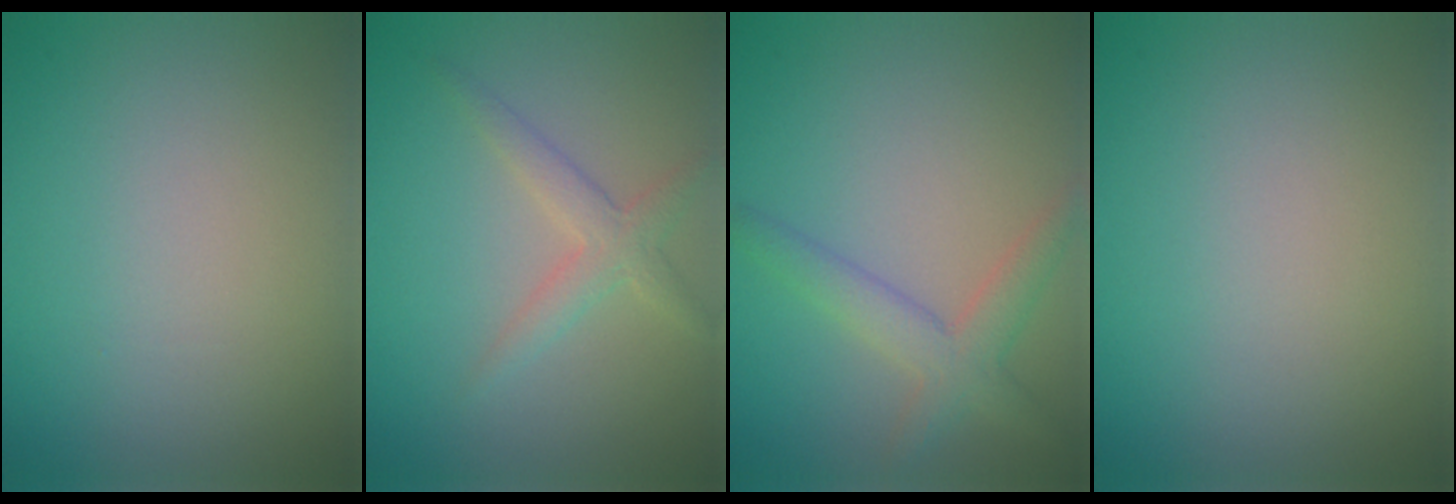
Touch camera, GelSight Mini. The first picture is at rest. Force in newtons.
{"total": 2.5, "press": 2.5, "slide": 0.0}
{"total": 3.3, "press": 3.3, "slide": 0.1}
{"total": 0.0}